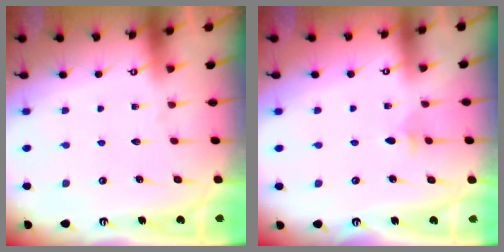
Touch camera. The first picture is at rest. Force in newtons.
{"total": 3.3, "press": 3.2, "slide": 0.8}